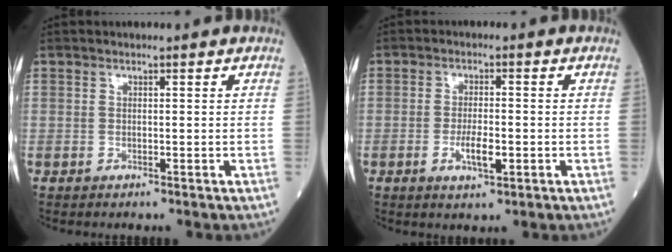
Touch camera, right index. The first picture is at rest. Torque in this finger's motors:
{"motor_torque": [0.23, 0.03, 0.09, 0.03]}